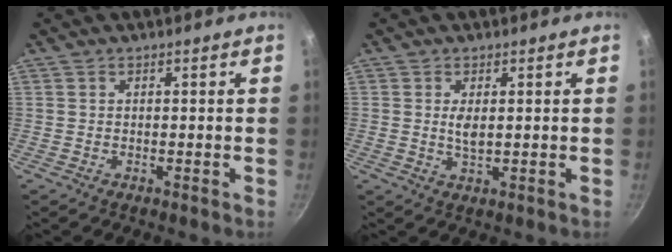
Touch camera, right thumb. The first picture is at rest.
{"total": 2.7, "force": [0.6, 1.2, 2.4], "torque": [-0.044, -0.005, 0.013]}